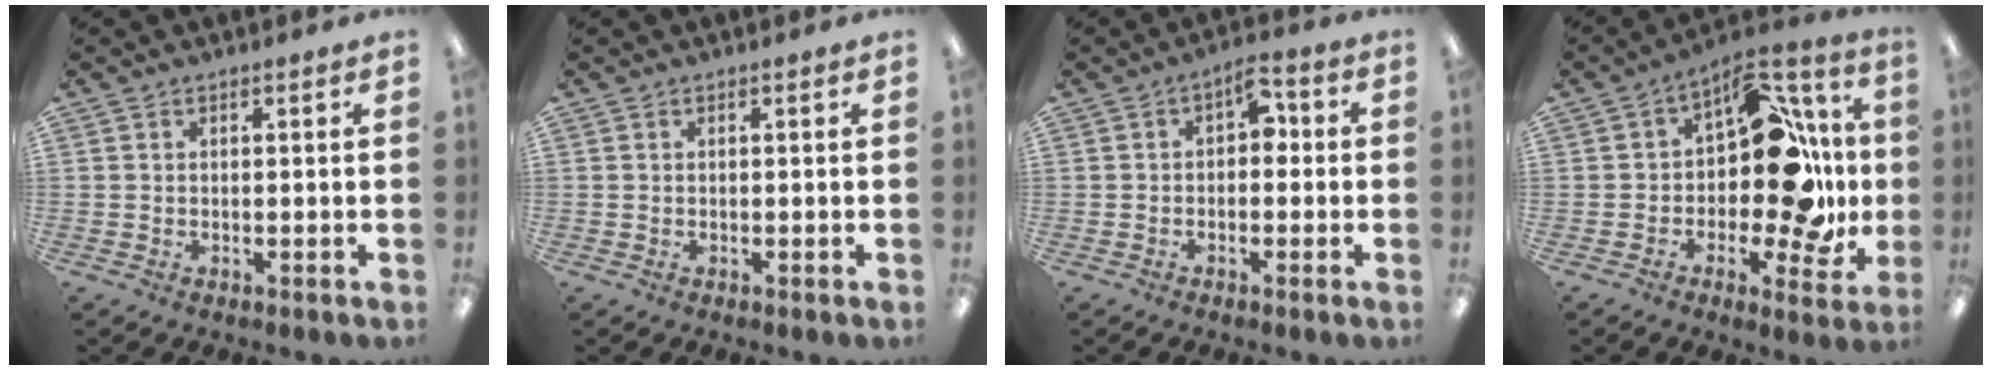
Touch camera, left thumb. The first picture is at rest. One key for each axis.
{"total": 0.0}
{"total": 5.1, "fx": 1.0, "fy": 3.3, "fz": 3.8, "tx": -0.051, "ty": 0.000, "tz": 0.011}
{"total": 19.7, "fx": 3.5, "fy": 11.1, "fz": 15.9, "tx": -0.219, "ty": -0.011, "tz": 0.061}